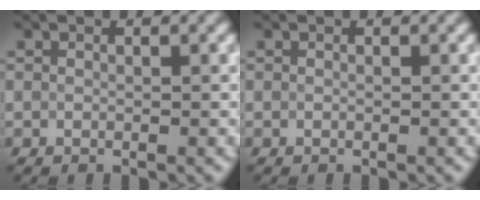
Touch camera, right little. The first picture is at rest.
{"total": 0.0}